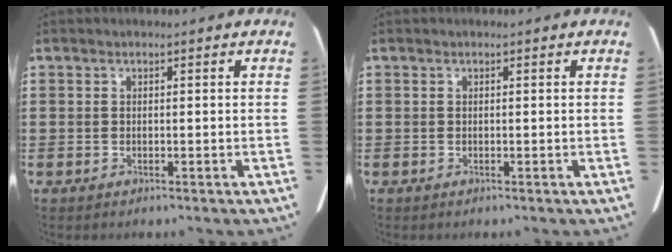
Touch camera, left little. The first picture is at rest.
{"total": 0.0}